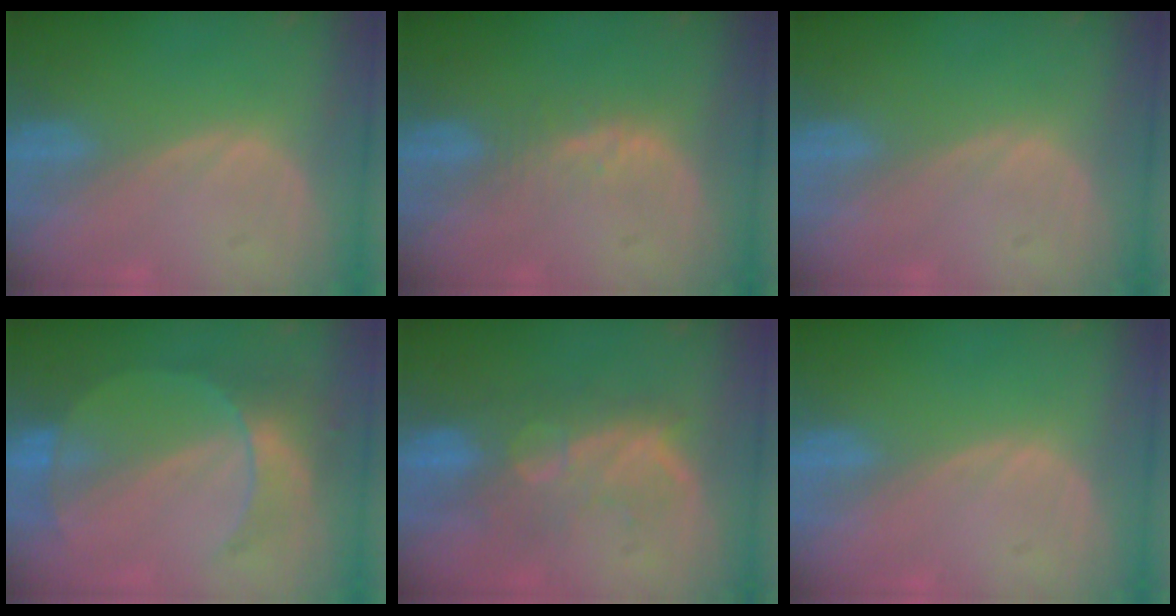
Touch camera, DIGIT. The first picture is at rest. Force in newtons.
{"total": 2.5, "press": 2.4, "slide": 0.2}
{"total": 0.0}
{"total": 7.6, "press": 6.8, "slide": 3.5}
{"total": 10.0, "press": 8.6, "slide": 5.1}
{"total": 0.0}